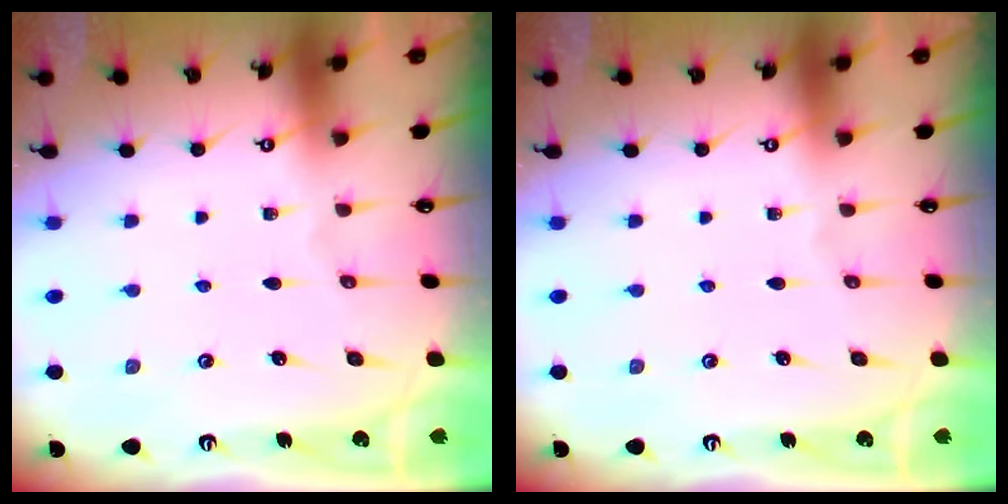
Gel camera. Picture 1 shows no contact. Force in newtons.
{"total": 0.0}